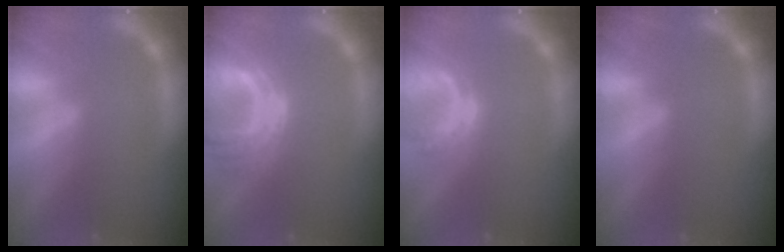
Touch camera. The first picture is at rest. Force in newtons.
{"total": 7.0}
{"total": 3.0}
{"total": 0.0}